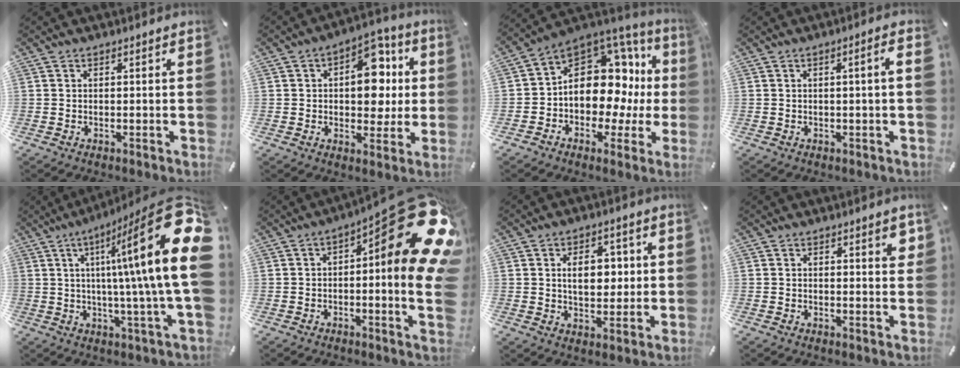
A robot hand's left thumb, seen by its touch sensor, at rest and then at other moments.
{"total": 13.6, "force": [2.4, 9.1, 9.9], "torque": [-0.120, -0.006, 0.038]}
{"total": 14.7, "force": [2.8, 11.3, 9.1], "torque": [-0.136, -0.039, 0.048]}
{"total": 3.6, "force": [0.0, 0.1, 3.6], "torque": [-0.060, -0.003, -0.001]}
{"total": 30.4, "force": [6.8, 5.3, 29.2], "torque": [-0.400, -0.076, 0.112]}
{"total": 24.0, "force": [7.4, 6.2, 22.0], "torque": [-0.267, -0.087, 0.130]}
{"total": 8.6, "force": [1.5, 5.7, 6.3], "torque": [-0.093, 0.001, 0.019]}
{"total": 2.9, "force": [1.4, 0.8, 2.4], "torque": [-0.034, -0.004, 0.019]}